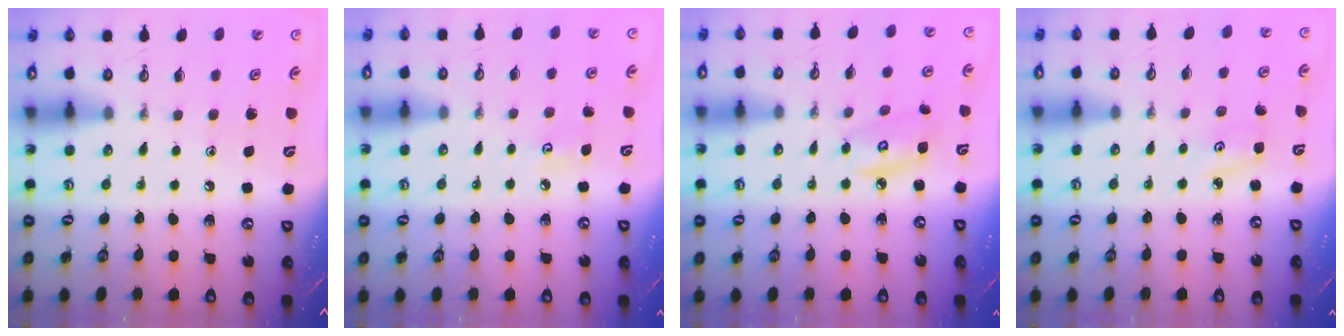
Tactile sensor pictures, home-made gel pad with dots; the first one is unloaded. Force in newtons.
{"total": 5.0, "press": 5.0, "slide": 0.5}
{"total": 5.5, "press": 5.5, "slide": 0.3}
{"total": 3.0, "press": 3.0, "slide": 0.4}